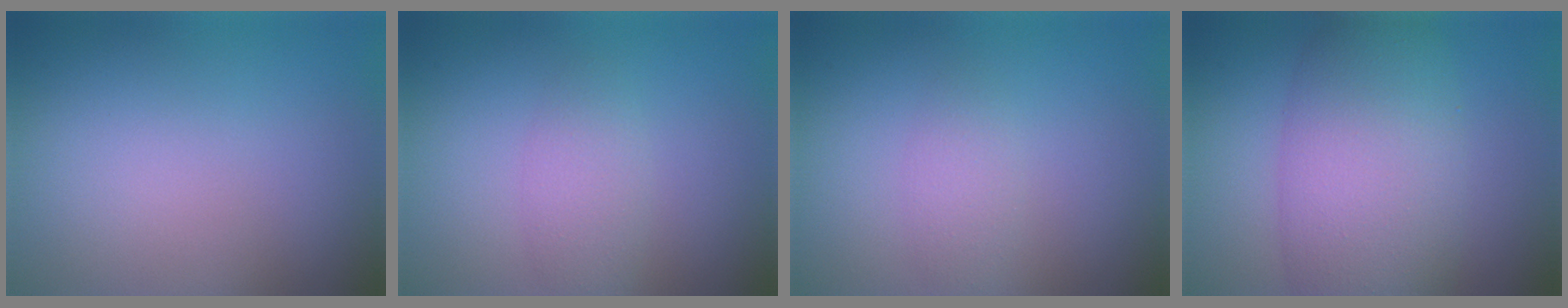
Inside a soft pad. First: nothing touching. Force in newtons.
{"total": 1.2, "press": 1.2, "slide": 0.2}
{"total": 1.7, "press": 1.7, "slide": 0.0}
{"total": 9.2, "press": 9.2, "slide": 0.2}